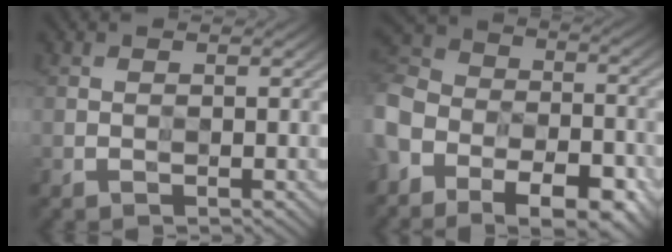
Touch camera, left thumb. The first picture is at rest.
{"total": 18.3, "force": [-11.8, 12.1, 6.9], "torque": [-0.183, -0.074, -0.182]}